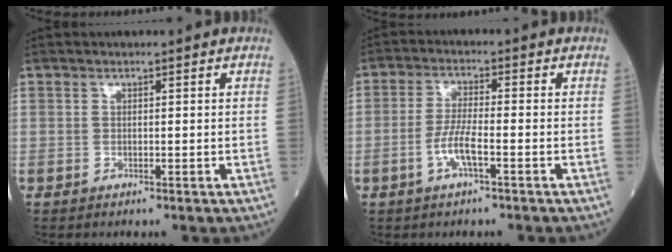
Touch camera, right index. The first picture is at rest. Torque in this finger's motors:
{"motor_torque": [0.44, -0.25, 0.42, 0.08]}